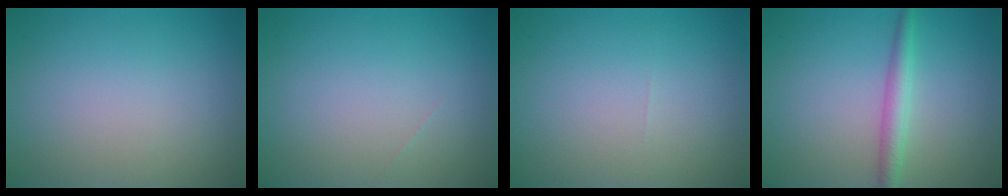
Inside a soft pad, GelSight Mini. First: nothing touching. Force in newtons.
{"total": 0.0}
{"total": 0.0}
{"total": 2.3, "press": 2.3, "slide": 0.1}